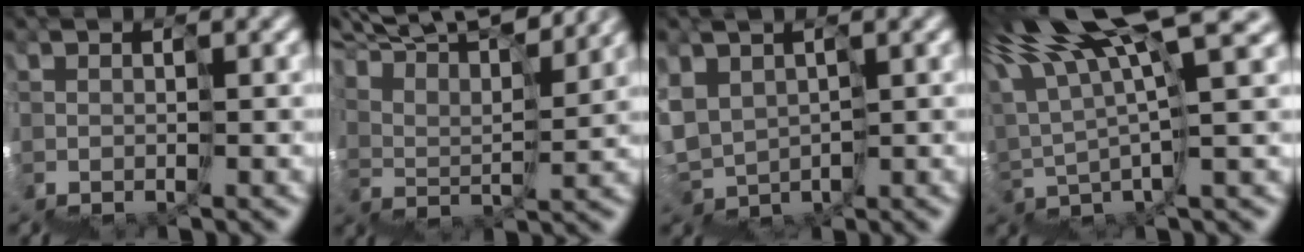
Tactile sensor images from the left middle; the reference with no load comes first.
{"total": 11.2, "force": [10.8, 1.4, 2.9], "torque": [-0.073, 0.034, 0.152]}
{"total": 2.7, "force": [-0.6, 2.4, 1.1], "torque": [-0.015, 0.007, -0.011]}
{"total": 9.7, "force": [5.2, 1.3, 8.0], "torque": [-0.162, 0.017, 0.100]}